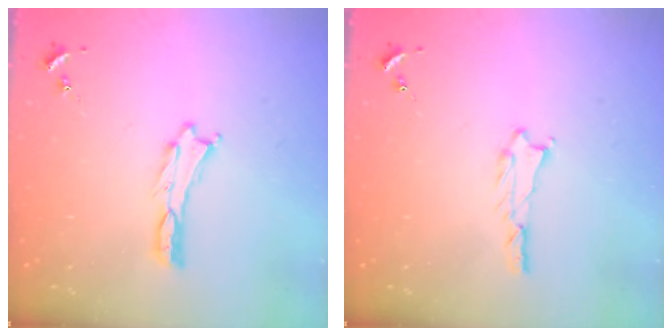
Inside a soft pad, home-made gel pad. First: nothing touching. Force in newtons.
{"total": 1.0, "press": 1.0, "slide": 0.1}